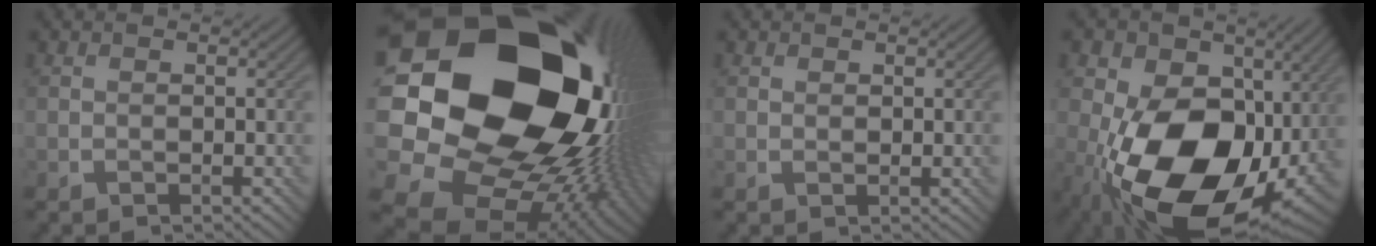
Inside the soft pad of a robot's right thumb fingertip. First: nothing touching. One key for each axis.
{"total": 24.4, "fx": 4.9, "fy": 19.3, "fz": 14.1, "tx": -0.329, "ty": -0.028, "tz": 0.105}
{"total": 0.6, "fx": 0.4, "fy": 0.3, "fz": 0.2, "tx": -0.003, "ty": -0.002, "tz": 0.009}
{"total": 19.2, "fx": -2.2, "fy": 13.0, "fz": 13.9, "tx": -0.249, "ty": -0.033, "tz": -0.038}